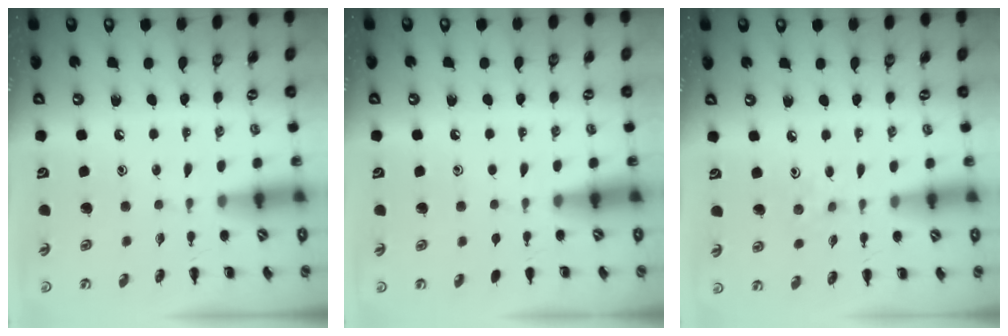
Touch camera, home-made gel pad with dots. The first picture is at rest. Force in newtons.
{"total": 1.1, "press": 1.1, "slide": 0.2}
{"total": 3.1, "press": 2.8, "slide": 1.2}